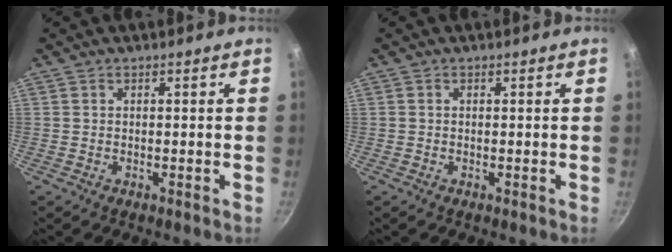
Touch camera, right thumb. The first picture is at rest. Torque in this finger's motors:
{"motor_torque": [-0.54, -0.08, -0.40, 0.38, -0.01]}